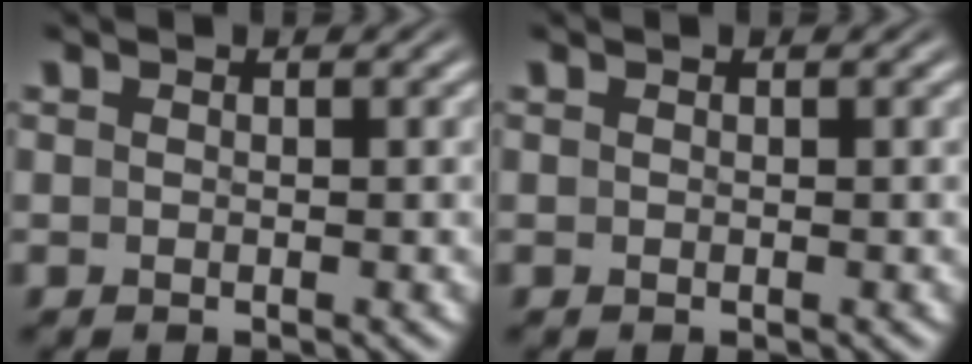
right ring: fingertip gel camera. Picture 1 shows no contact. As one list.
[{"total": 0.0}]